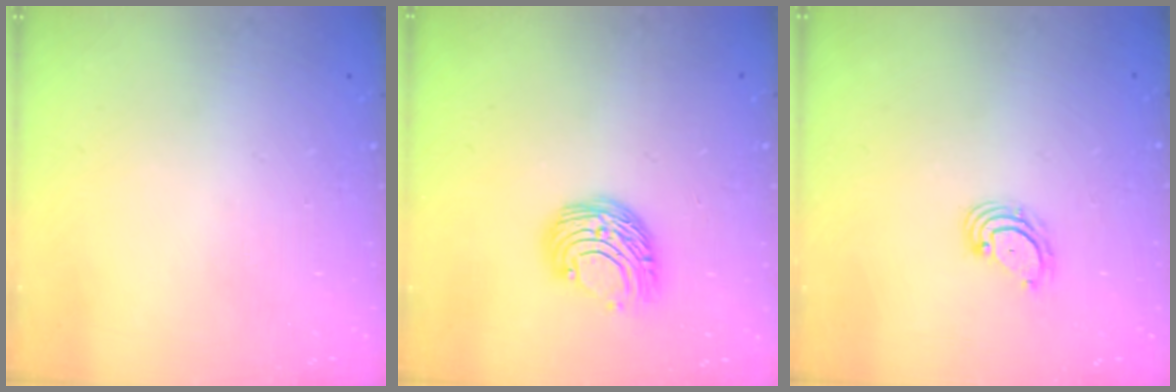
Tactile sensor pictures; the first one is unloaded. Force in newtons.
{"total": 8.7, "press": 8.6, "slide": 0.6}
{"total": 3.5, "press": 3.5, "slide": 0.4}